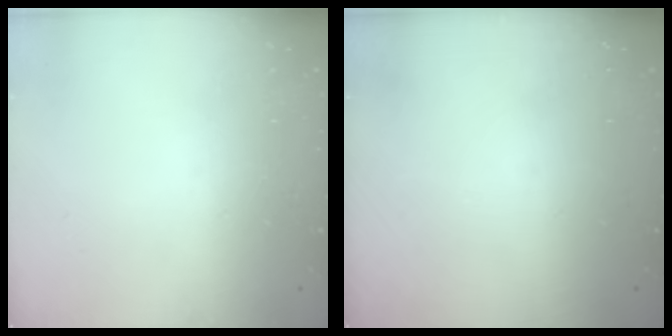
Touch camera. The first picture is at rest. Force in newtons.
{"total": 0.0}